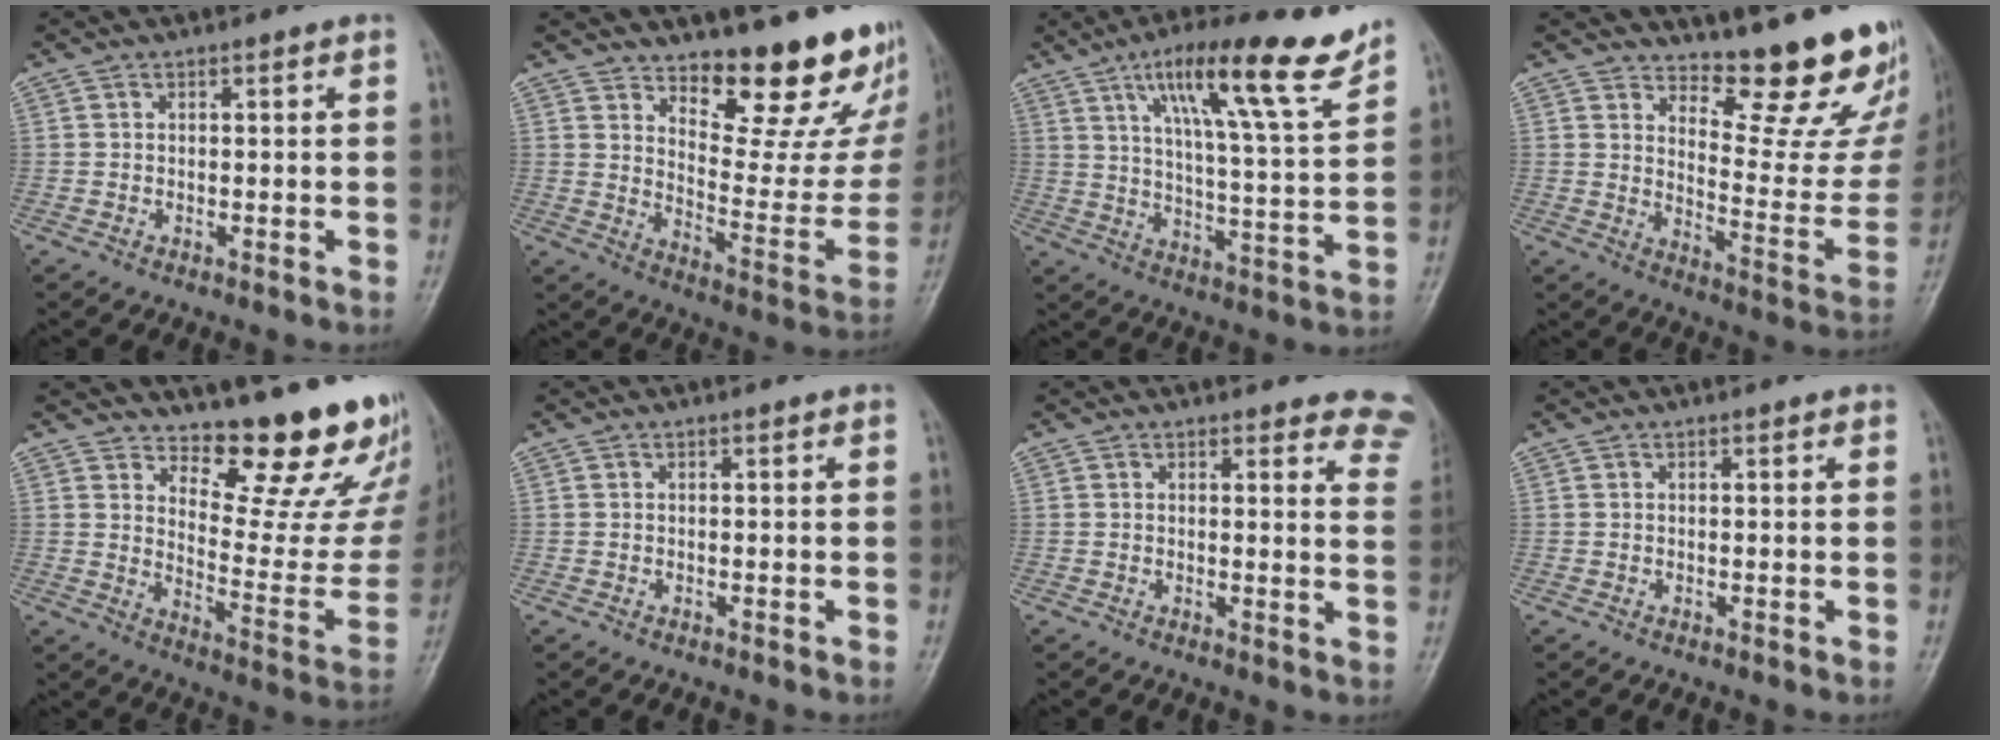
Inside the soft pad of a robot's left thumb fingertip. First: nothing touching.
{"total": 19.9, "force": [15.2, 7.0, 10.8], "torque": [-0.092, -0.132, 0.206]}
{"total": 17.8, "force": [11.6, 2.8, 13.2], "torque": [-0.189, -0.053, 0.184]}
{"total": 18.3, "force": [15.1, 5.0, 9.1], "torque": [-0.072, -0.153, 0.194]}
{"total": 17.6, "force": [15.3, 4.6, 7.3], "torque": [-0.044, -0.166, 0.195]}
{"total": 0.0}
{"total": 9.2, "force": [8.7, 2.8, 1.2], "torque": [0.042, -0.054, 0.058]}
{"total": 0.7, "force": [0.4, 0.4, 0.4], "torque": [-0.004, -0.002, 0.002]}